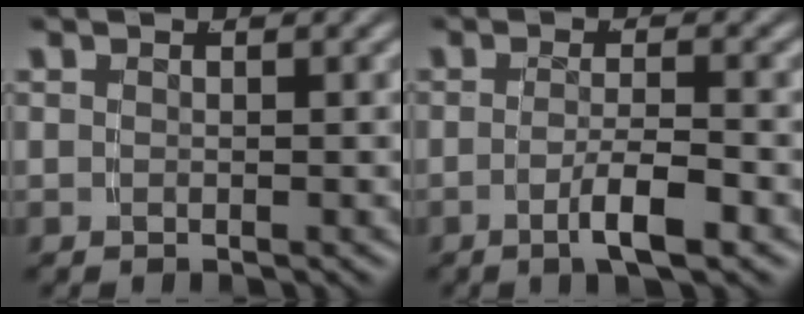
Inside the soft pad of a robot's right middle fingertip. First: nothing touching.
{"total": 3.3, "force": [-1.9, -0.2, 2.8], "torque": [-0.049, -0.011, -0.027]}